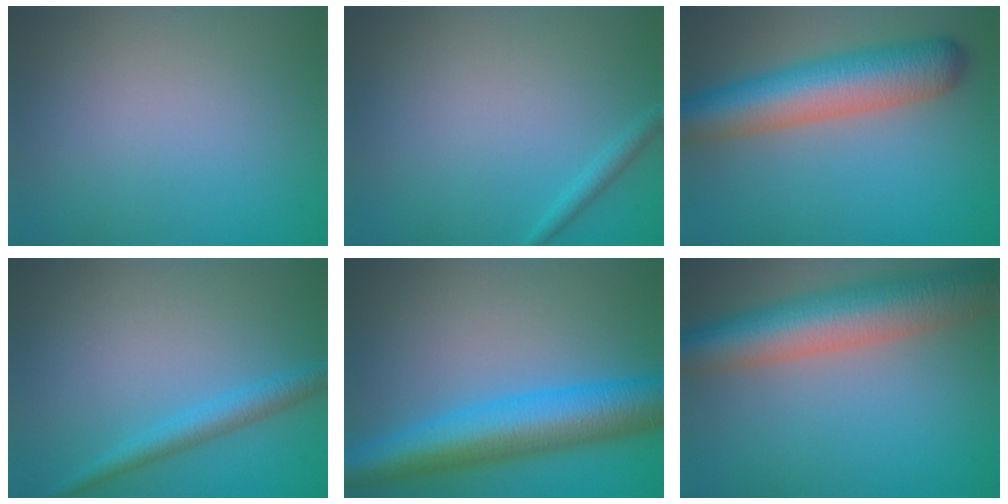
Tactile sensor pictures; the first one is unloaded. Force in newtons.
{"total": 1.1, "press": 1.1, "slide": 0.1}
{"total": 9.0, "press": 9.0, "slide": 0.4}
{"total": 2.6, "press": 2.6, "slide": 0.1}
{"total": 9.5, "press": 9.5, "slide": 0.2}
{"total": 10.2, "press": 10.2, "slide": 0.5}